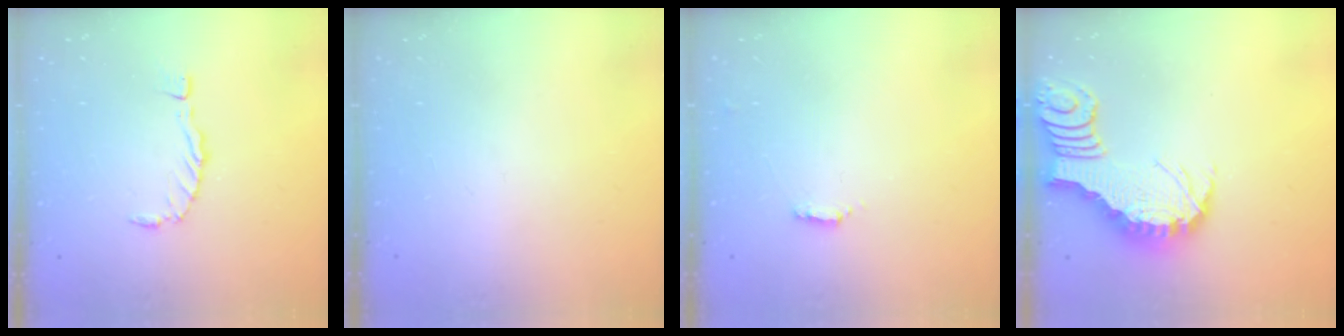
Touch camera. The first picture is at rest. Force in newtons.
{"total": 0.0}
{"total": 1.3, "press": 1.3, "slide": 0.4}
{"total": 3.0, "press": 3.0, "slide": 0.6}